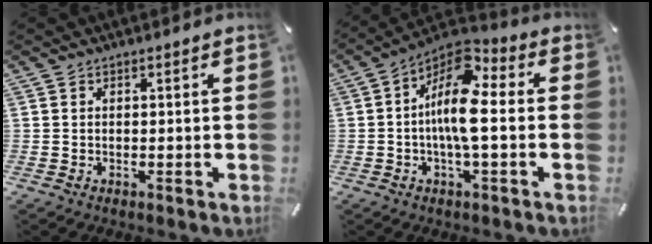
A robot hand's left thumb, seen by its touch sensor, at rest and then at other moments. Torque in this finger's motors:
{"motor_torque": [0.31, 0.67, 1.25, 0.16, 0.32]}